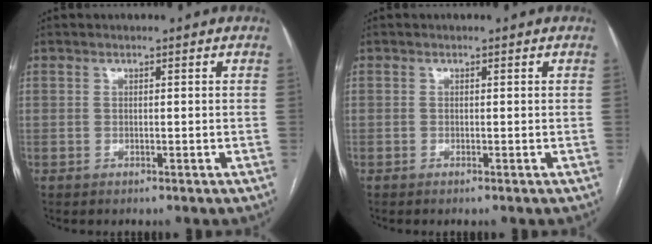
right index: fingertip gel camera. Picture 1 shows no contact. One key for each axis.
{"total": 0.0}